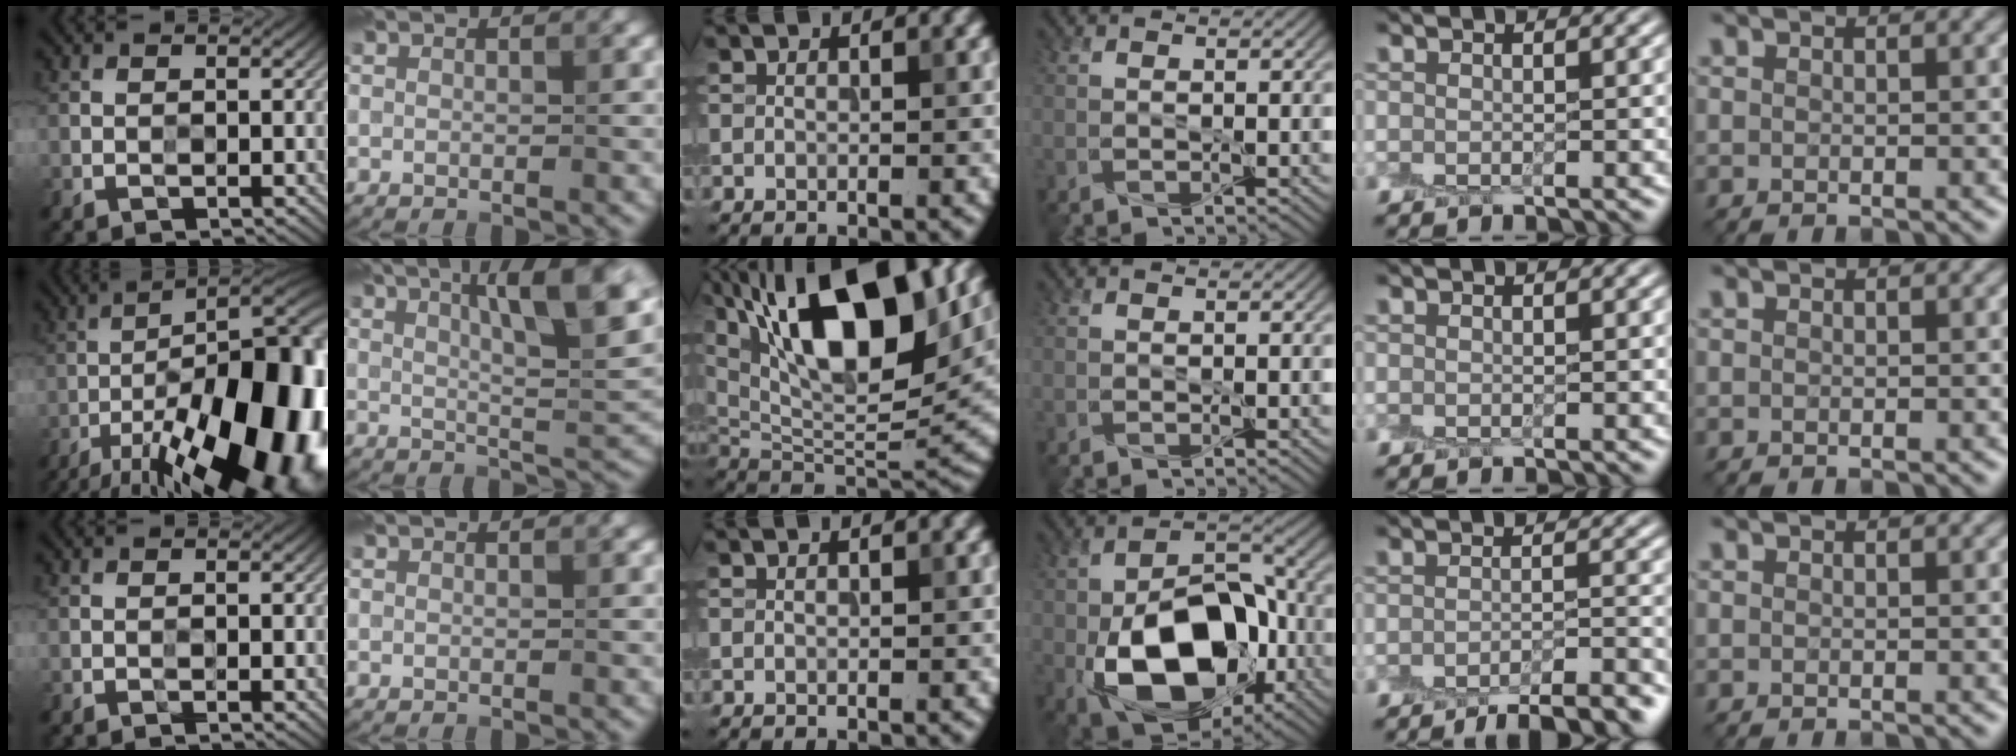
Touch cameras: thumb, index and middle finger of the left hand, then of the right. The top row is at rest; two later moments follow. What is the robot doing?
{"motion": "peel", "object": "plastic wrap"}